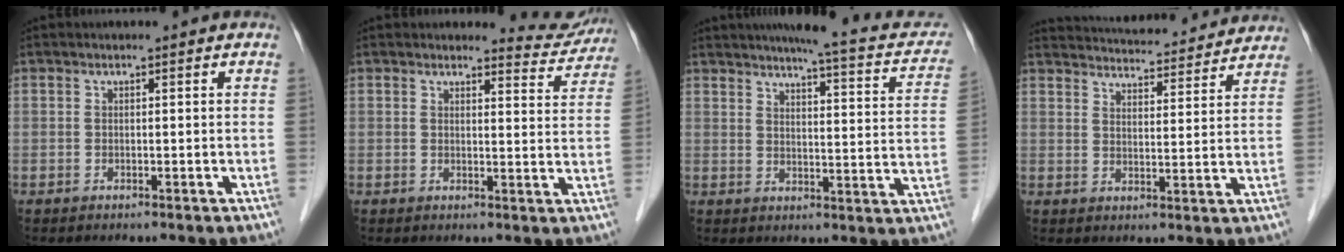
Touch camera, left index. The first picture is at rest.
{"total": 4.9, "force": [4.8, 0.8, -0.7], "torque": [0.014, -0.032, 0.040]}
{"total": 14.5, "force": [11.8, 2.8, 8.1], "torque": [-0.091, -0.004, 0.125]}
{"total": 19.7, "force": [18.8, 3.2, 5.0], "torque": [-0.076, 0.011, 0.245]}